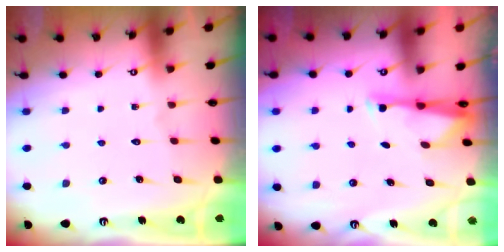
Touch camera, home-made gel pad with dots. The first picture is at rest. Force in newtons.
{"total": 2.8, "press": 2.8, "slide": 0.5}